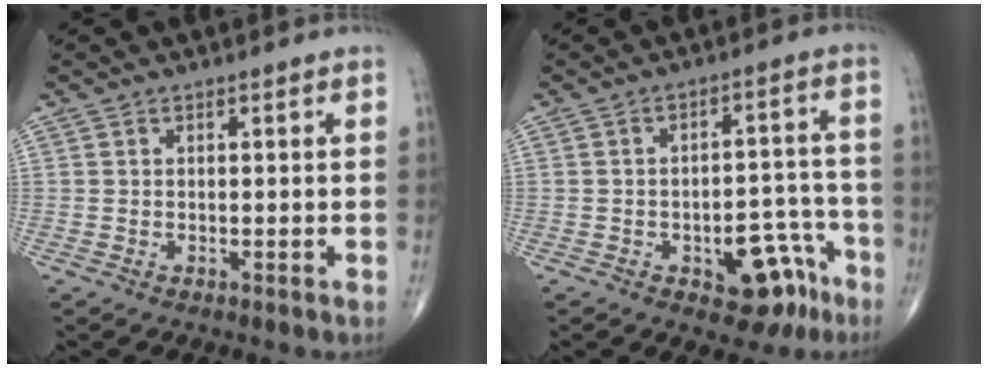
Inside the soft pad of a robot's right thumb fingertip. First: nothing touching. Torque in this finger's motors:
{"motor_torque": [1.17, 0.82, 0.73, -0.62, 0.07]}